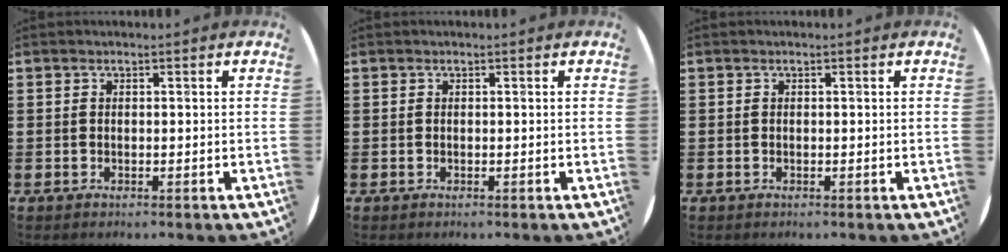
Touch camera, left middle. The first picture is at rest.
{"total": 0.0}
{"total": 0.0}